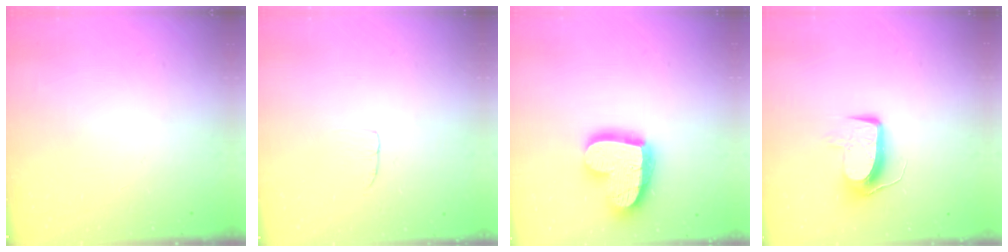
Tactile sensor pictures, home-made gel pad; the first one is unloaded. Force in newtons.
{"total": 2.7, "press": 2.7, "slide": 0.2}
{"total": 19.6, "press": 19.5, "slide": 1.4}
{"total": 9.7, "press": 9.7, "slide": 0.5}